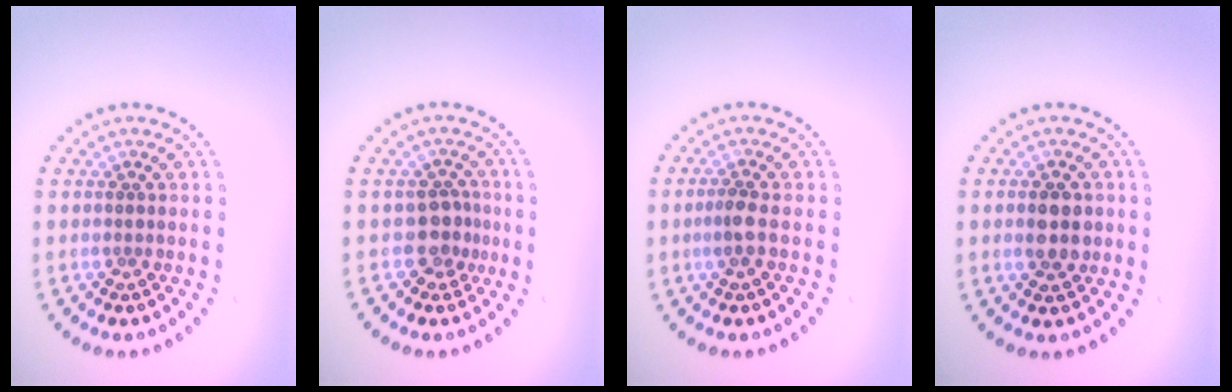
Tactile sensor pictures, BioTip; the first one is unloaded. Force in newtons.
{"total": 2.3, "press": 1.9, "slide": 1.3}
{"total": 1.5, "press": 1.3, "slide": 0.8}
{"total": 2.5, "press": 2.5, "slide": 0.1}